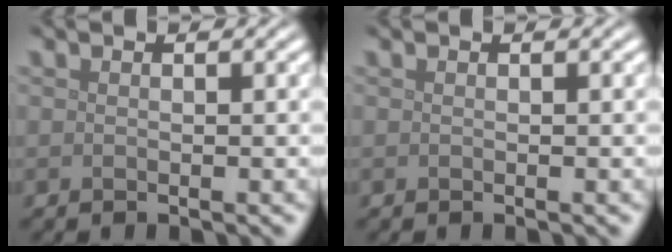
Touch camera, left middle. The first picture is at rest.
{"total": 0.0}